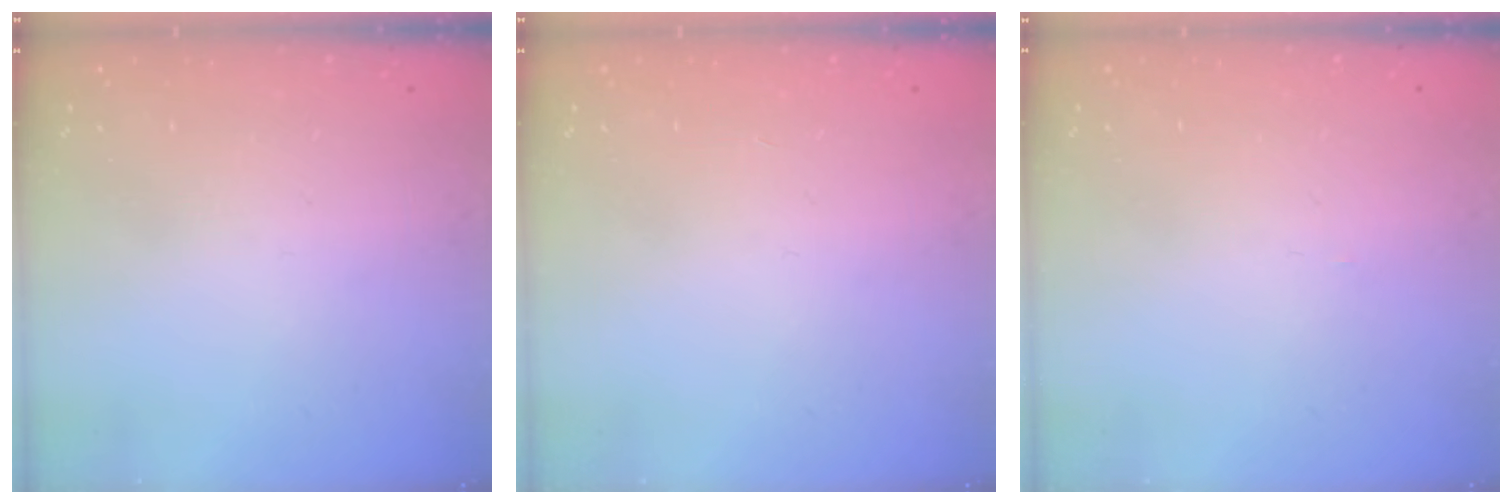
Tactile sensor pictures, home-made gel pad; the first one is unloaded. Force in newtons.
{"total": 0.0}
{"total": 0.0}